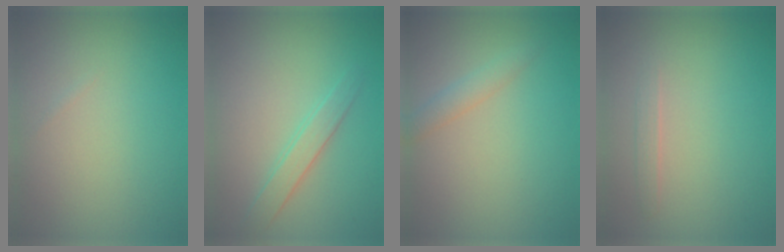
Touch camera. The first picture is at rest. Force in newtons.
{"total": 2.0, "press": 2.0, "slide": 0.1}
{"total": 1.5, "press": 1.5, "slide": 0.0}
{"total": 0.9, "press": 0.8, "slide": 0.1}